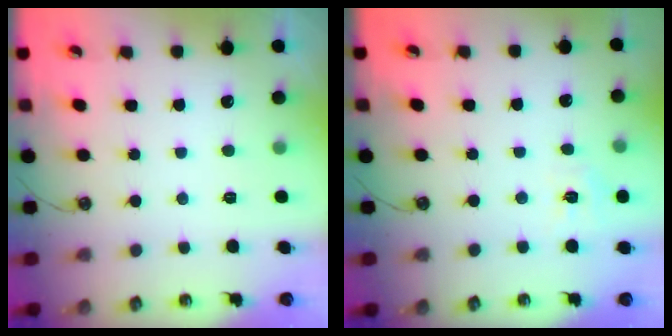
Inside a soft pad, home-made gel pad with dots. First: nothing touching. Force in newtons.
{"total": 5.7, "press": 5.7, "slide": 0.6}